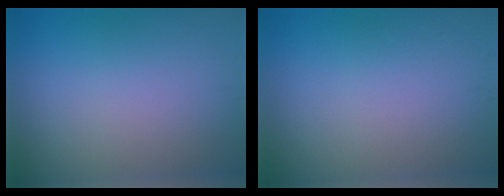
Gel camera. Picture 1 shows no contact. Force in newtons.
{"total": 0.0}